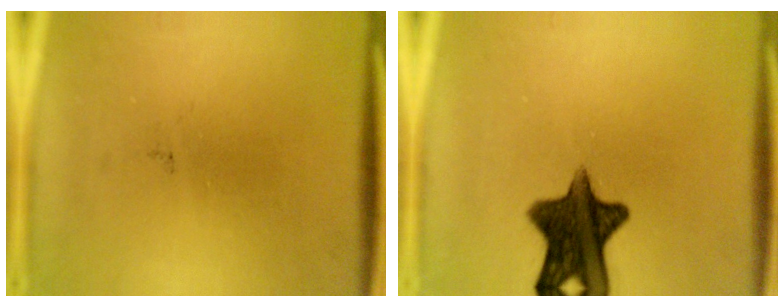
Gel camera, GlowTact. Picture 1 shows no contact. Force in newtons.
{"total": 11.7}